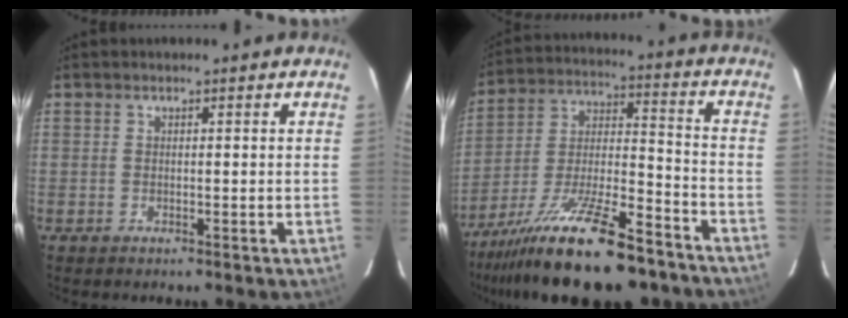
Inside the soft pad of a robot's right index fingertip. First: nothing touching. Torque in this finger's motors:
{"motor_torque": [1.18, -0.96, 1.05, 0.21]}